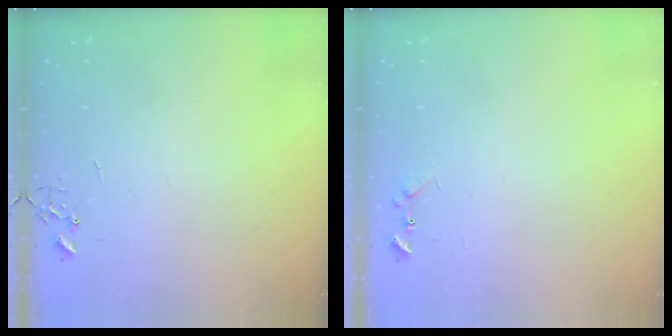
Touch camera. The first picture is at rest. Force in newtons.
{"total": 7.1, "press": 7.0, "slide": 0.5}